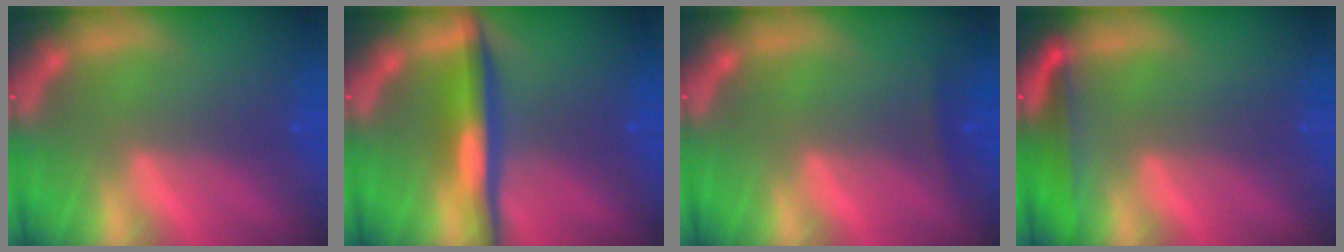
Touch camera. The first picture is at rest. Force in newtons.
{"total": 5.5}
{"total": 0.9}
{"total": 3.5}